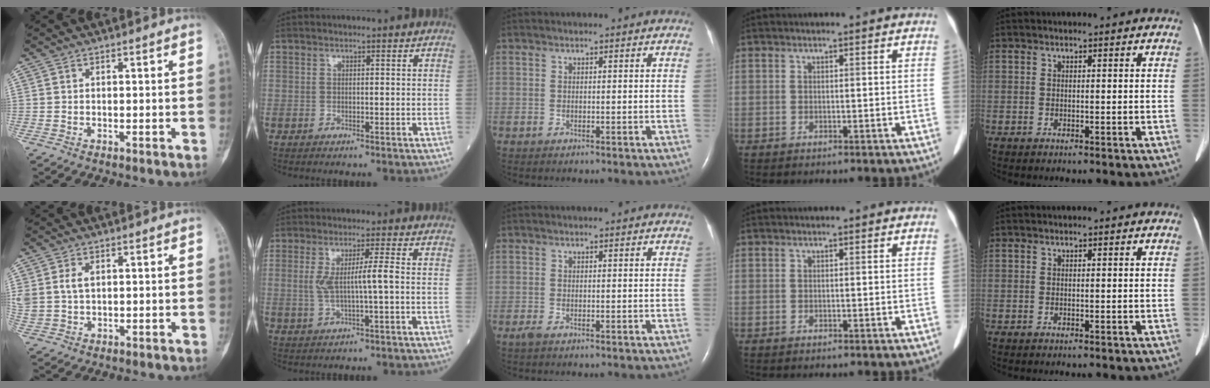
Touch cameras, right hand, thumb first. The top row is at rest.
{"thumb": {"total": 4.4, "force": [1.2, 2.9, 3.1], "torque": [-0.073, 0.004, 0.029]}, "index": {"total": 5.0, "force": [-0.1, -0.1, 5.0], "torque": [-0.096, 0.004, 0.001]}, "middle": {"total": 0.9, "force": [-0.6, 0.2, 0.6], "torque": [-0.019, -0.004, -0.011]}}